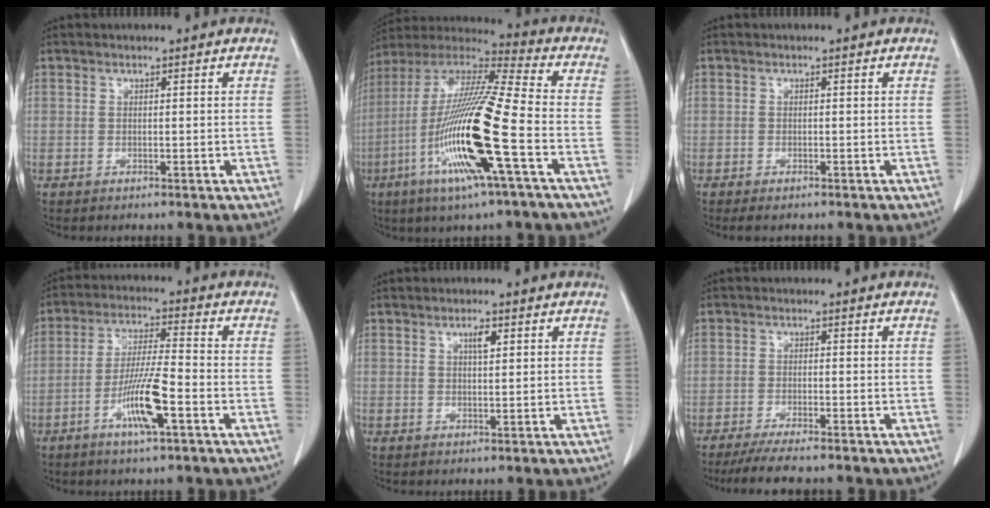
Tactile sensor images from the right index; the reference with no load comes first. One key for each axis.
{"total": 20.5, "fx": -6.4, "fy": 0.3, "fz": 19.4, "tx": -0.406, "ty": -0.025, "tz": -0.133}
{"total": 1.3, "fx": -1.0, "fy": 0.4, "fz": 0.7, "tx": -0.014, "ty": -0.004, "tz": -0.013}
{"total": 9.2, "fx": -3.9, "fy": 0.6, "fz": 8.3, "tx": -0.161, "ty": -0.007, "tz": -0.075}
{"total": 1.9, "fx": 0.9, "fy": 0.4, "fz": 1.7, "tx": -0.030, "ty": -0.002, "tz": 0.015}
{"total": 7.5, "fx": -6.4, "fy": 0.7, "fz": 3.9, "tx": -0.058, "ty": -0.016, "tz": -0.102}